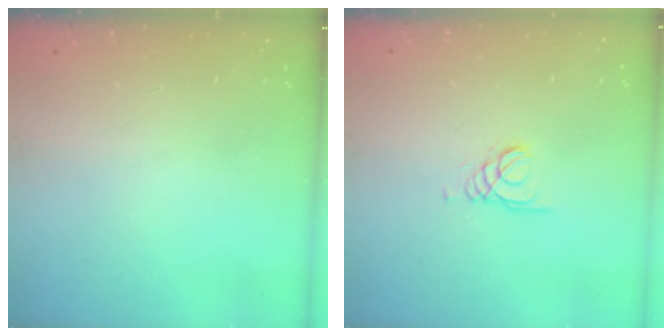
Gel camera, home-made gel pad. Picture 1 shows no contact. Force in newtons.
{"total": 1.3, "press": 1.3, "slide": 0.1}